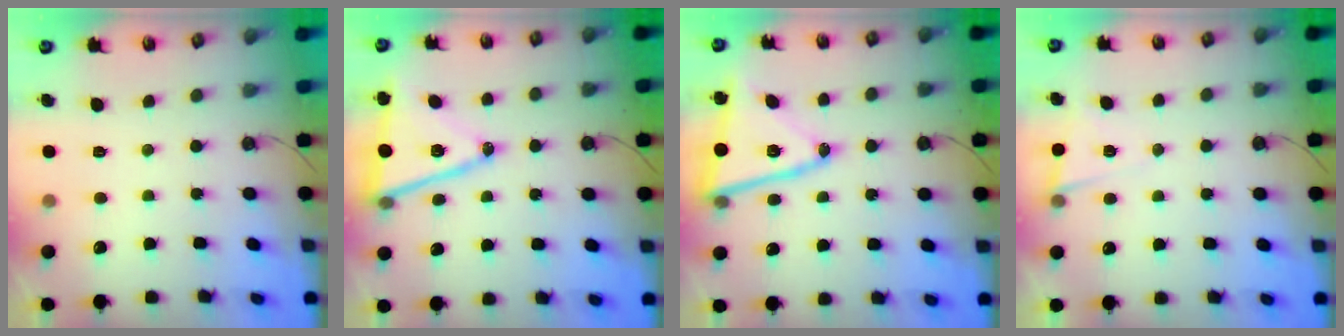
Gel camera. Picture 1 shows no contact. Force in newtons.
{"total": 15.5, "press": 15.0, "slide": 4.1}
{"total": 15.9, "press": 15.8, "slide": 1.4}
{"total": 5.0, "press": 4.5, "slide": 2.1}